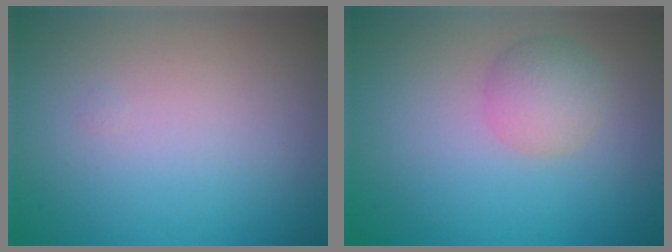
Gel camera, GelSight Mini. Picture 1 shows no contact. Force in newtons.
{"total": 2.7, "press": 2.7, "slide": 0.1}